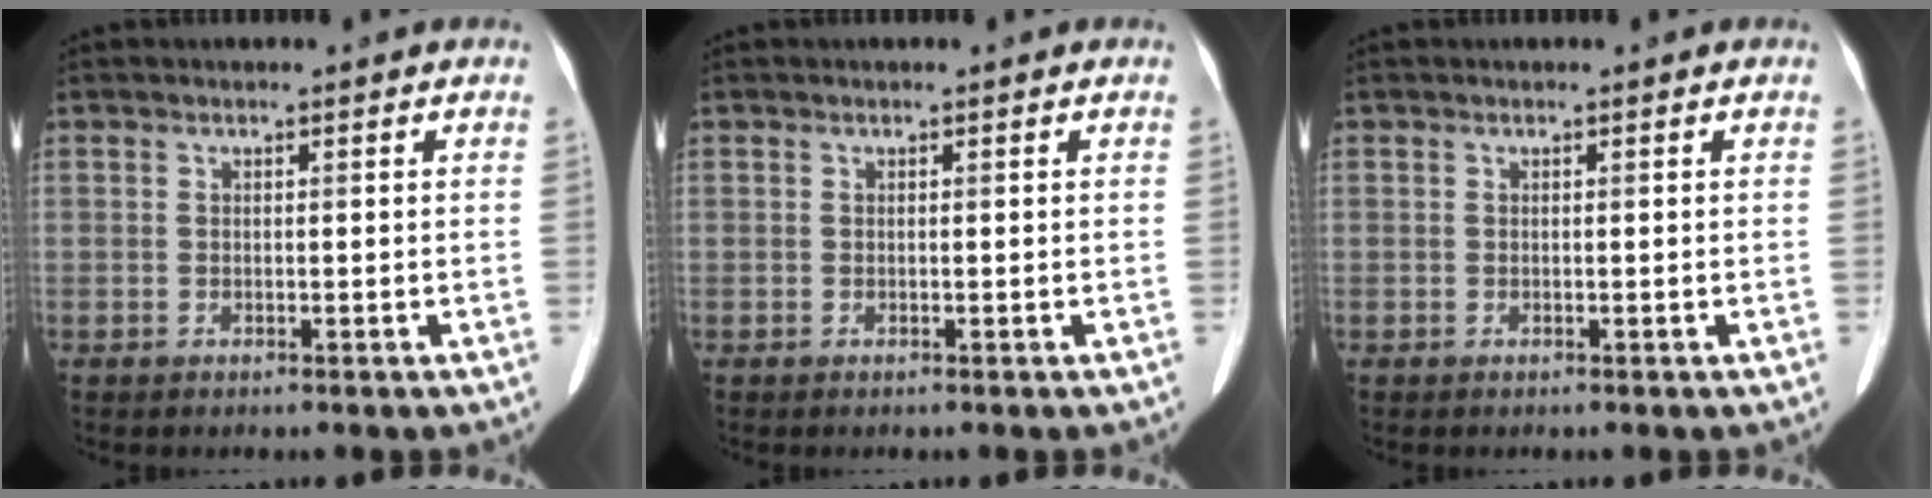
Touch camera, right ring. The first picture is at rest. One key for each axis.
{"total": 0.0}
{"total": 0.0}